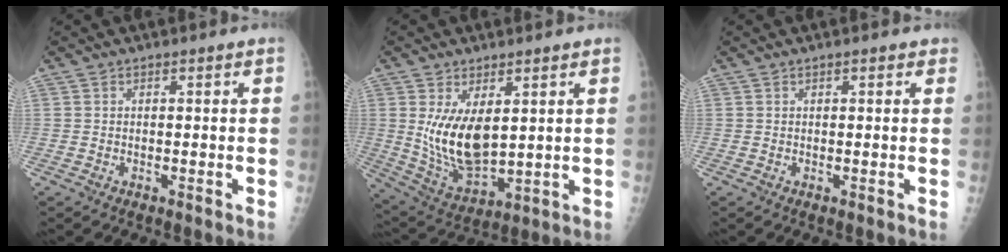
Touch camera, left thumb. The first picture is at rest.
{"total": 12.3, "force": [2.7, 6.2, 10.2], "torque": [-0.171, -0.028, 0.071]}
{"total": 1.1, "force": [0.7, 0.4, 0.8], "torque": [-0.010, 0.000, 0.007]}